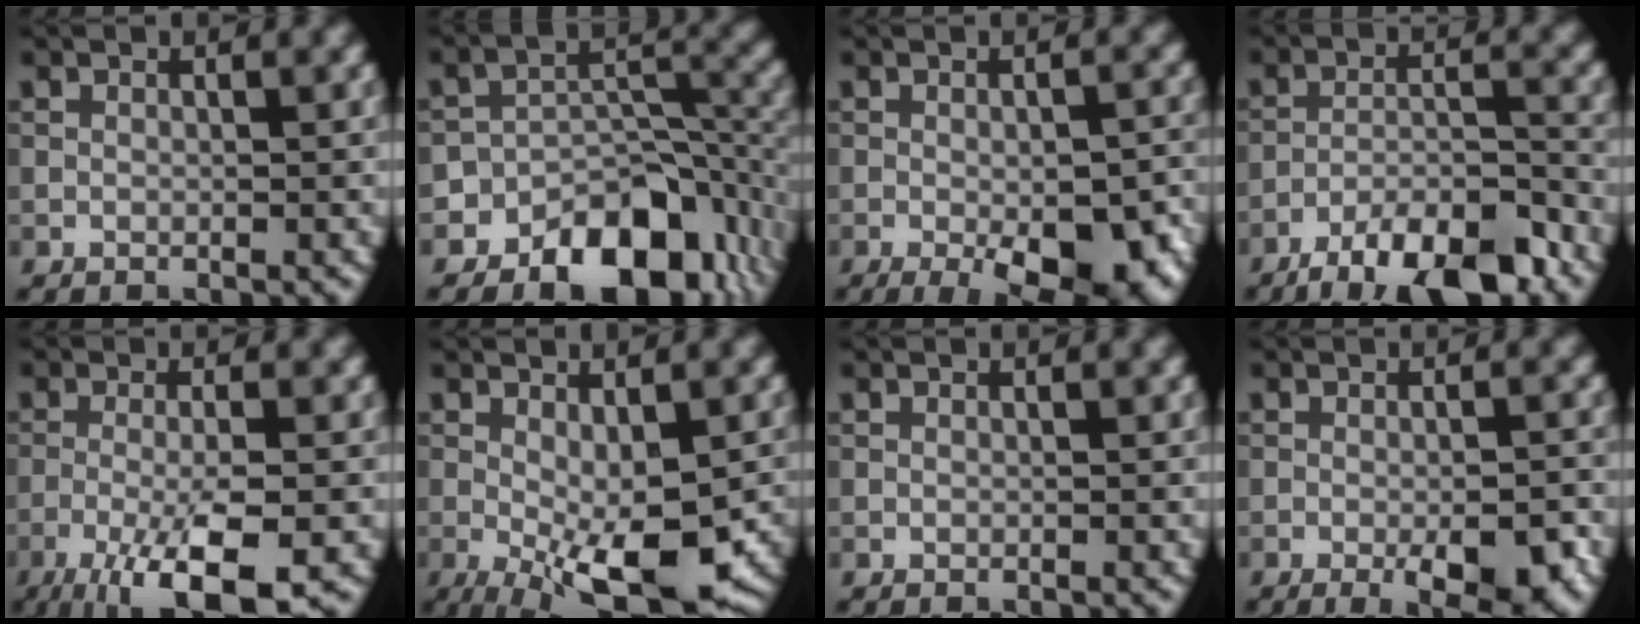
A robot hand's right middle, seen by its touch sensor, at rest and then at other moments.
{"total": 10.1, "force": [-6.0, 6.1, 5.4], "torque": [-0.056, -0.008, -0.096]}
{"total": 9.6, "force": [-3.8, 3.8, 8.0], "torque": [-0.101, -0.012, -0.041]}
{"total": 9.9, "force": [-7.4, 2.7, 5.9], "torque": [-0.088, 0.003, -0.125]}
{"total": 8.4, "force": [-4.1, 2.1, 7.0], "torque": [-0.116, -0.006, -0.070]}
{"total": 10.3, "force": [-3.3, 3.6, 9.0], "torque": [-0.157, -0.023, -0.041]}
{"total": 0.0}
{"total": 5.3, "force": [-2.1, 1.3, 4.6], "torque": [-0.073, -0.007, -0.026]}